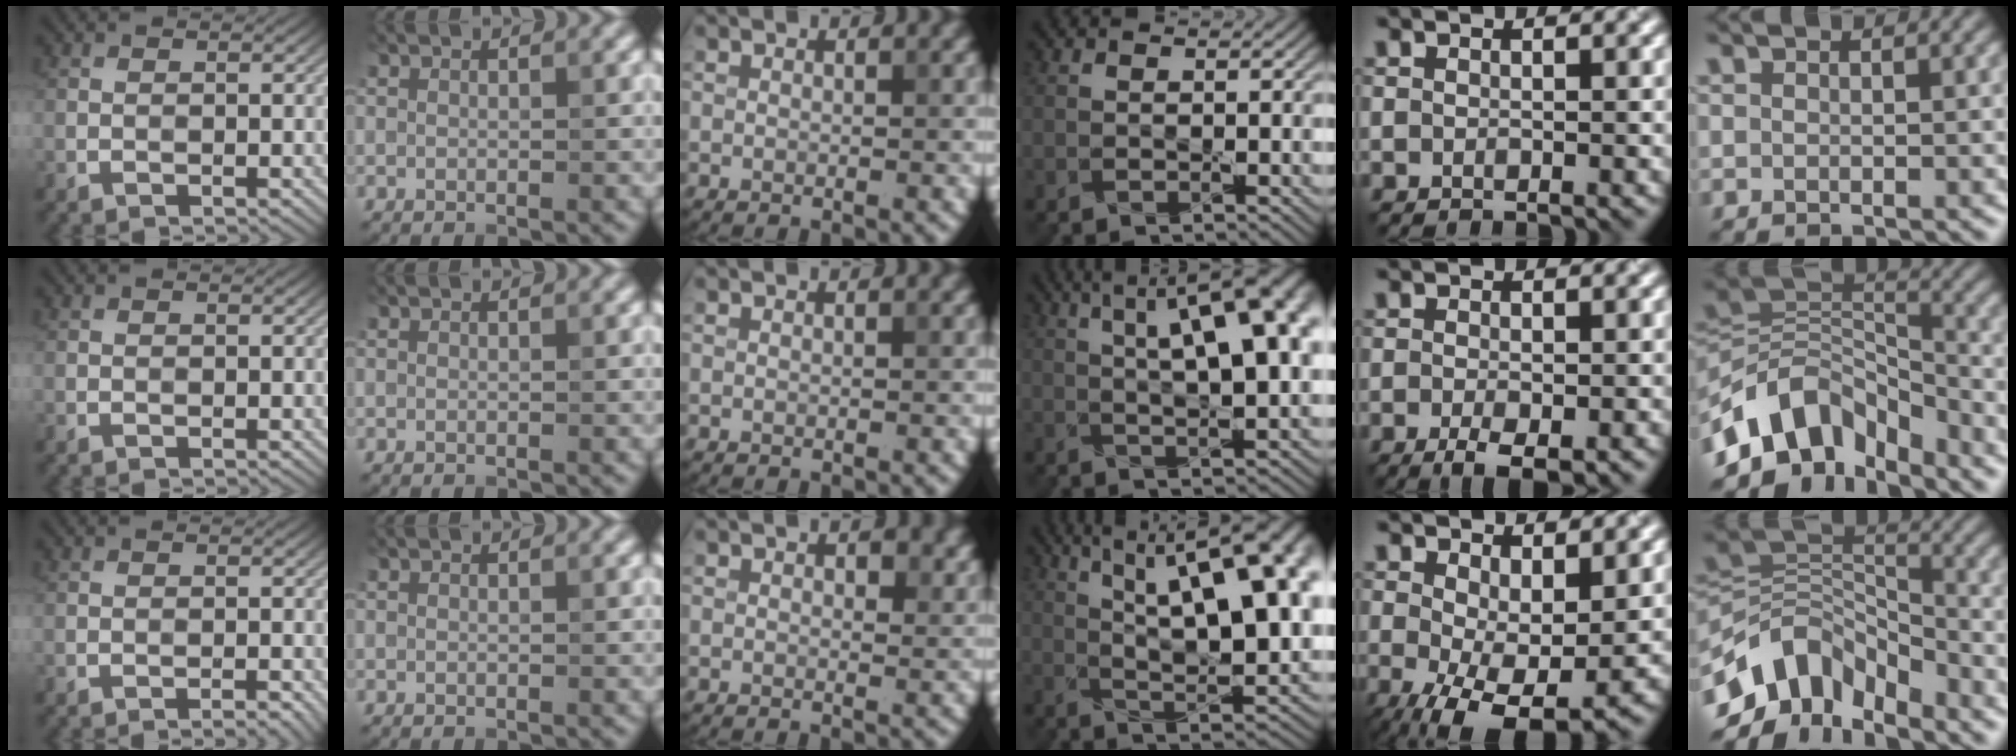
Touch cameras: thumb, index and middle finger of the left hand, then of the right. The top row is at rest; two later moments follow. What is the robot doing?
{"motion": "pour", "object": "sugar"}